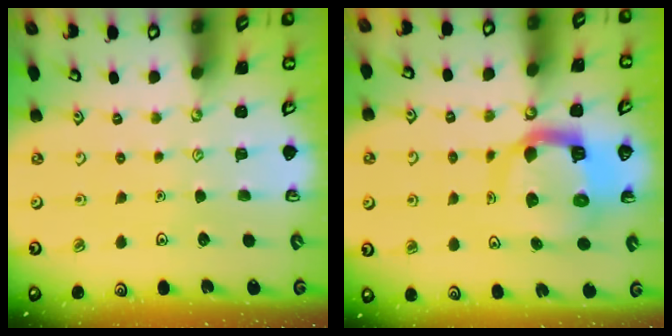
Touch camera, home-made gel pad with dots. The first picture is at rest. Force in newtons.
{"total": 11.2, "press": 11.1, "slide": 1.5}